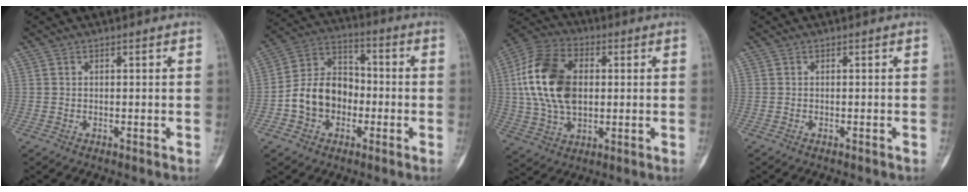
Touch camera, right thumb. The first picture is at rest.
{"total": 12.4, "force": [-2.7, 9.6, 7.2], "torque": [-0.102, 0.046, -0.057]}
{"total": 17.6, "force": [1.9, 11.3, 13.4], "torque": [-0.255, 0.014, 0.032]}
{"total": 0.0}